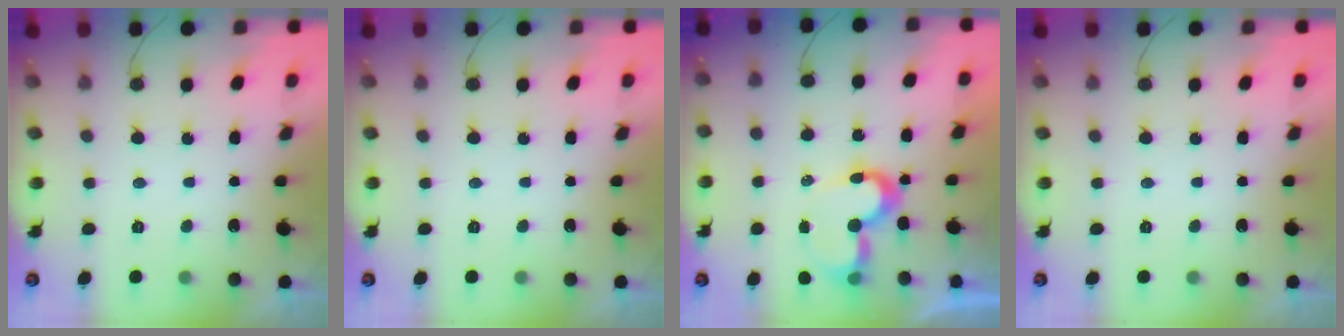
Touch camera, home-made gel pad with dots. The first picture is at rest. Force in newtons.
{"total": 0.0}
{"total": 7.6, "press": 7.6, "slide": 0.6}
{"total": 0.0}